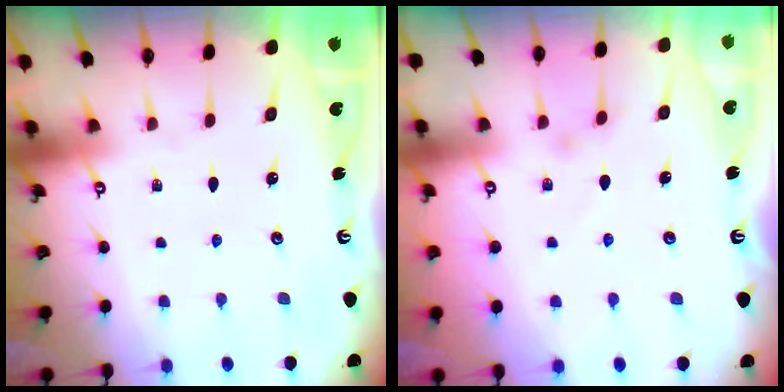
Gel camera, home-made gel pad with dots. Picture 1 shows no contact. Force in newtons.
{"total": 1.3, "press": 1.2, "slide": 0.3}